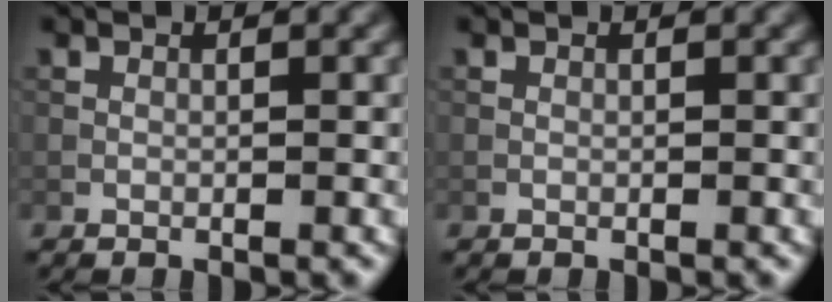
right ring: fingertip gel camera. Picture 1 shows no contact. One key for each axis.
{"total": 0.0}